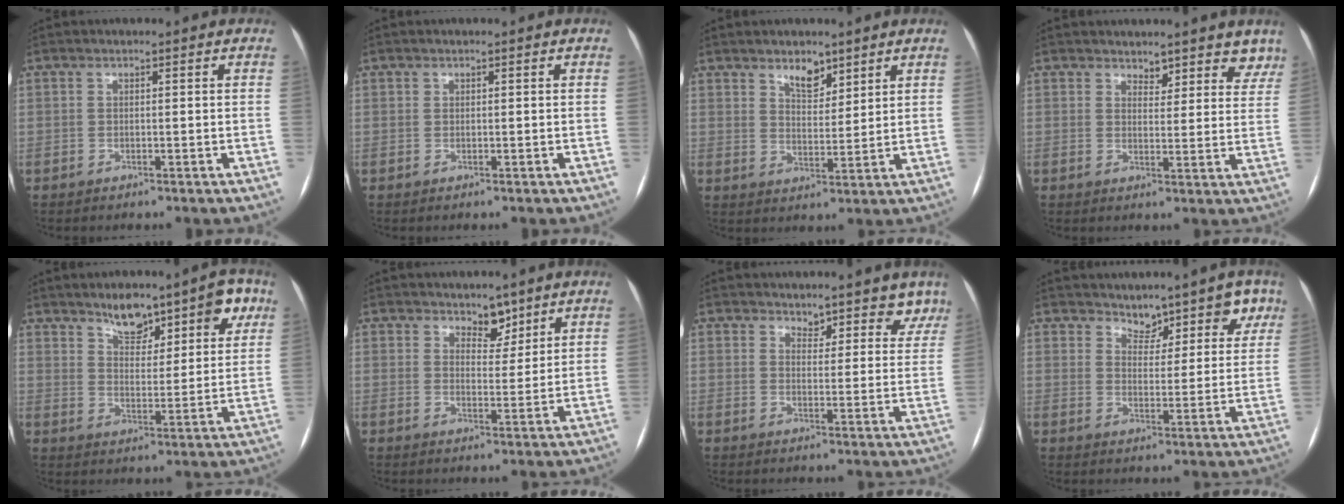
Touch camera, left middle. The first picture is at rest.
{"total": 0.0}
{"total": 4.6, "force": [3.5, 2.1, 2.2], "torque": [-0.035, -0.004, 0.063]}
{"total": 7.1, "force": [6.4, 3.0, 0.8], "torque": [0.028, -0.007, 0.063]}
{"total": 10.7, "force": [7.4, 4.0, 6.7], "torque": [-0.075, 0.009, 0.113]}
{"total": 3.7, "force": [3.0, 1.9, 0.9], "torque": [-0.005, -0.002, 0.050]}
{"total": 7.9, "force": [7.2, 3.2, 0.5], "torque": [0.033, -0.002, 0.069]}
{"total": 7.5, "force": [6.4, 3.7, 1.4], "torque": [0.008, 0.003, 0.085]}